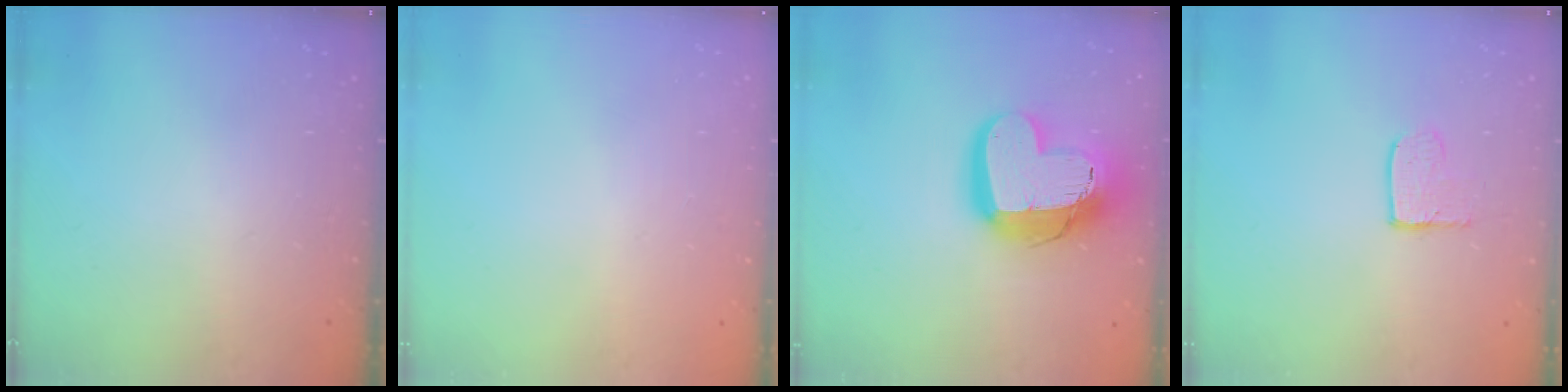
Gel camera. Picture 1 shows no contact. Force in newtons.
{"total": 0.5, "press": 0.5, "slide": 0.1}
{"total": 19.5, "press": 19.5, "slide": 1.6}
{"total": 3.8, "press": 3.8, "slide": 0.4}